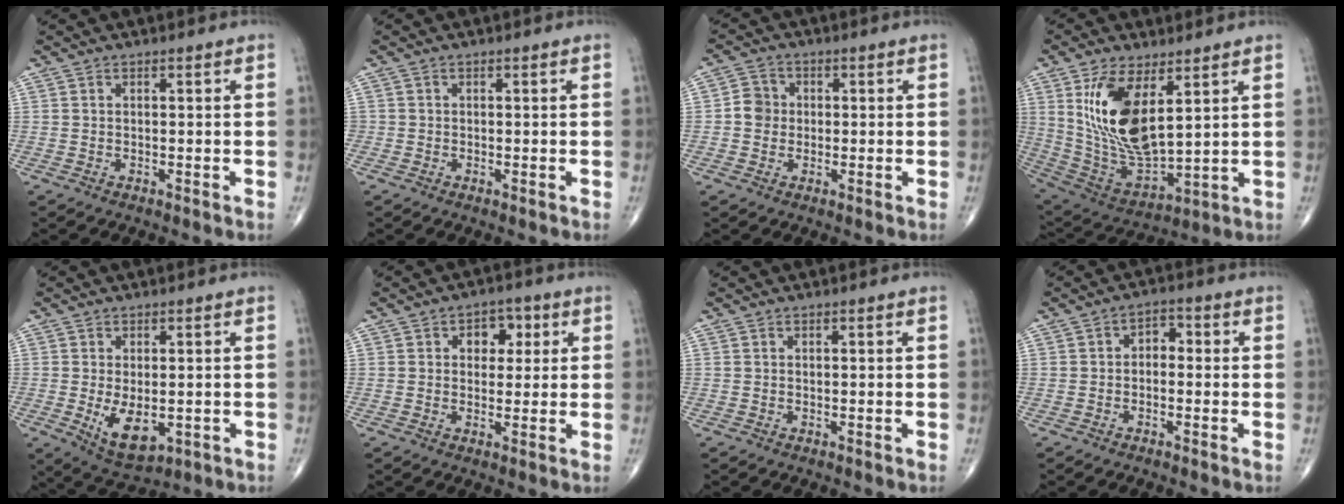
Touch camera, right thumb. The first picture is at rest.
{"total": 0.6, "force": [-0.2, 0.5, 0.0], "torque": [0.002, 0.003, -0.007]}
{"total": 4.1, "force": [-0.2, 3.8, 1.5], "torque": [-0.007, 0.008, -0.010]}
{"total": 17.1, "force": [5.8, 7.7, 14.1], "torque": [-0.261, -0.028, 0.131]}
{"total": 7.5, "force": [-1.3, 4.0, 6.2], "torque": [-0.095, -0.017, -0.007]}
{"total": 5.5, "force": [1.7, 4.0, 3.4], "torque": [-0.011, 0.000, 0.018]}
{"total": 0.0}
{"total": 3.3, "force": [-0.2, 2.3, 2.3], "torque": [-0.016, 0.015, -0.015]}